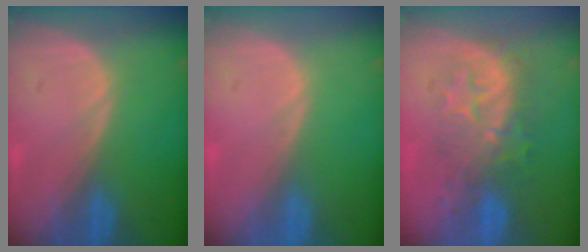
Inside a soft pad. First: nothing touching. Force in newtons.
{"total": 0.0}
{"total": 8.1, "press": 8.0, "slide": 1.2}